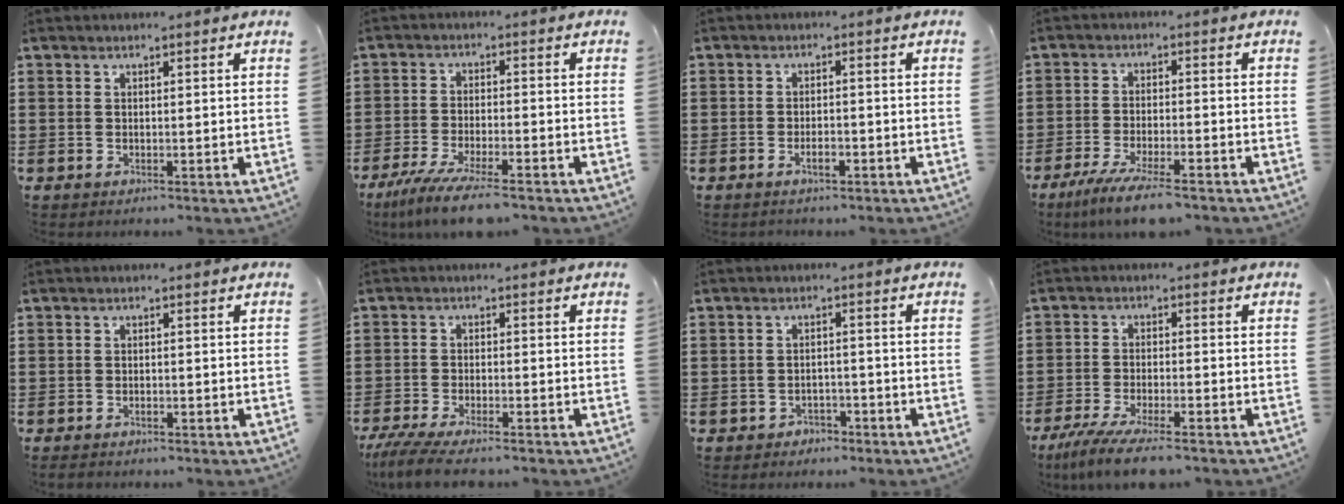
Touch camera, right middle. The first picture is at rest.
{"total": 6.9, "force": [-5.6, 0.2, 4.1], "torque": [-0.088, -0.015, -0.105]}
{"total": 2.3, "force": [-1.3, 0.9, 1.7], "torque": [-0.031, 0.003, -0.024]}
{"total": 6.0, "force": [-4.9, 0.2, 3.5], "torque": [-0.073, -0.015, -0.091]}
{"total": 0.7, "force": [-0.7, 0.1, 0.3], "torque": [-0.008, -0.002, -0.013]}
{"total": 4.2, "force": [-3.8, 0.2, 1.9], "torque": [-0.052, -0.016, -0.078]}
{"total": 1.8, "force": [-1.7, 0.6, -0.1], "torque": [-0.007, 0.003, -0.039]}
{"total": 5.9, "force": [-4.9, 0.2, 3.3], "torque": [-0.079, -0.019, -0.095]}